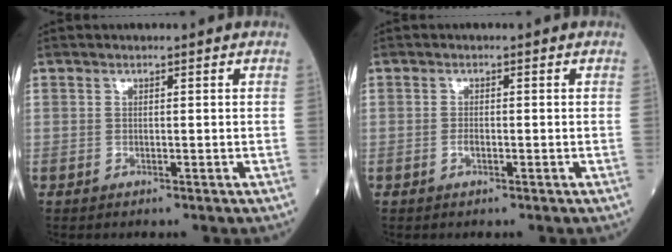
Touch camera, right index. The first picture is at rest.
{"total": 1.0, "force": [-0.4, 0.3, 0.9], "torque": [-0.019, 0.000, -0.008]}